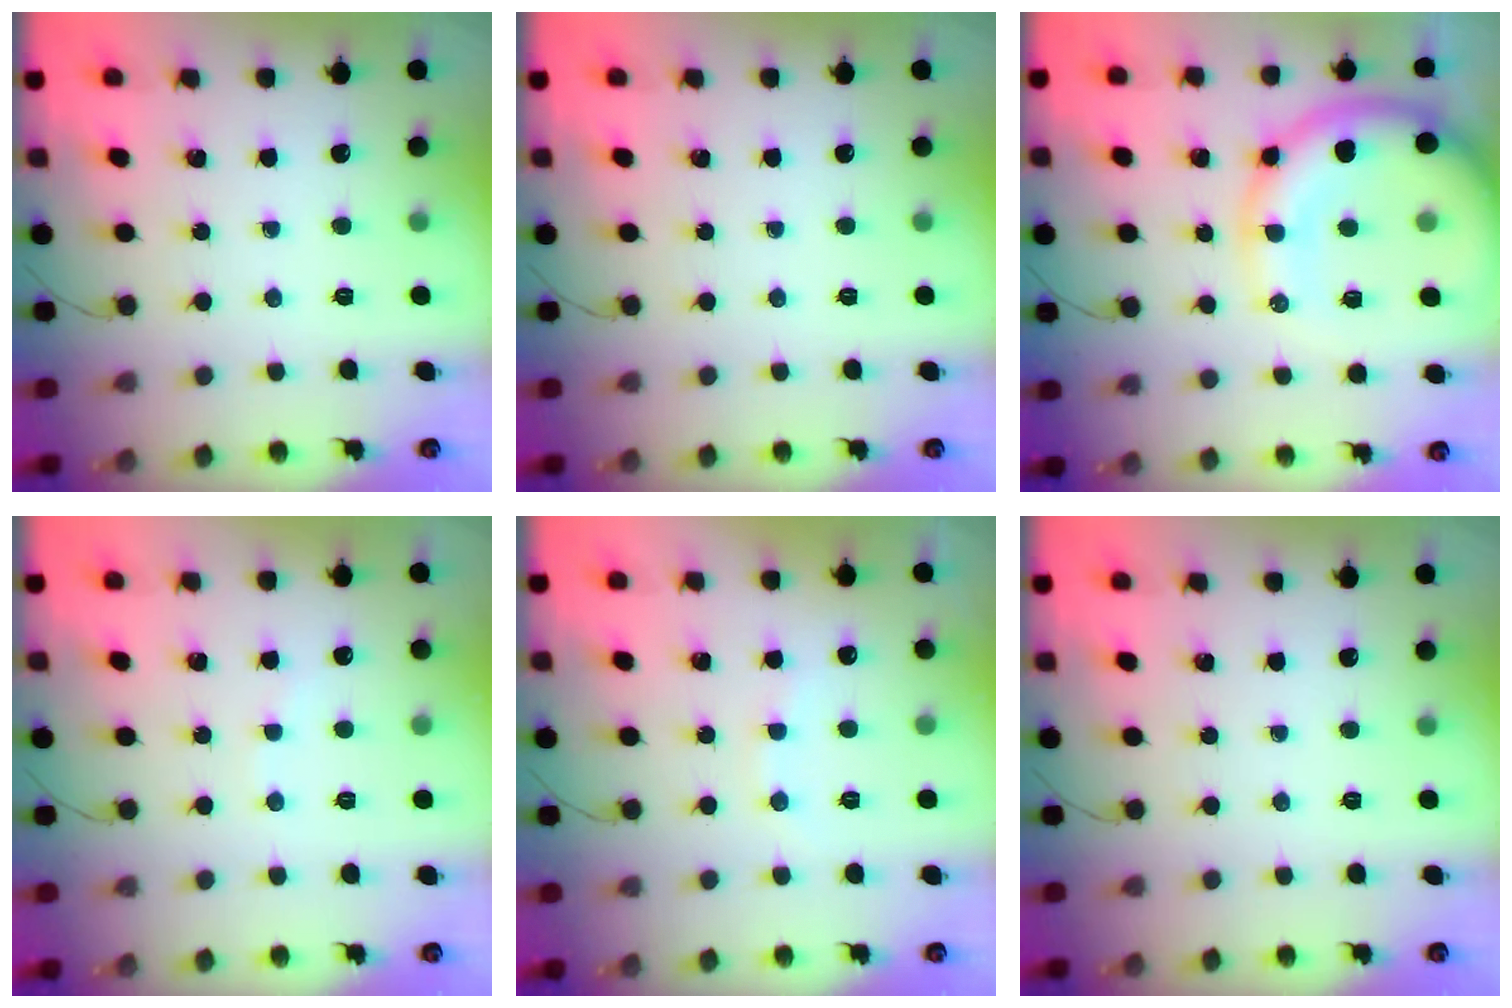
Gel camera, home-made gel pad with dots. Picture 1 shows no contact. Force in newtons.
{"total": 0.0}
{"total": 16.7, "press": 16.5, "slide": 2.7}
{"total": 3.8, "press": 3.7, "slide": 0.9}
{"total": 7.3, "press": 7.2, "slide": 1.4}
{"total": 0.0}